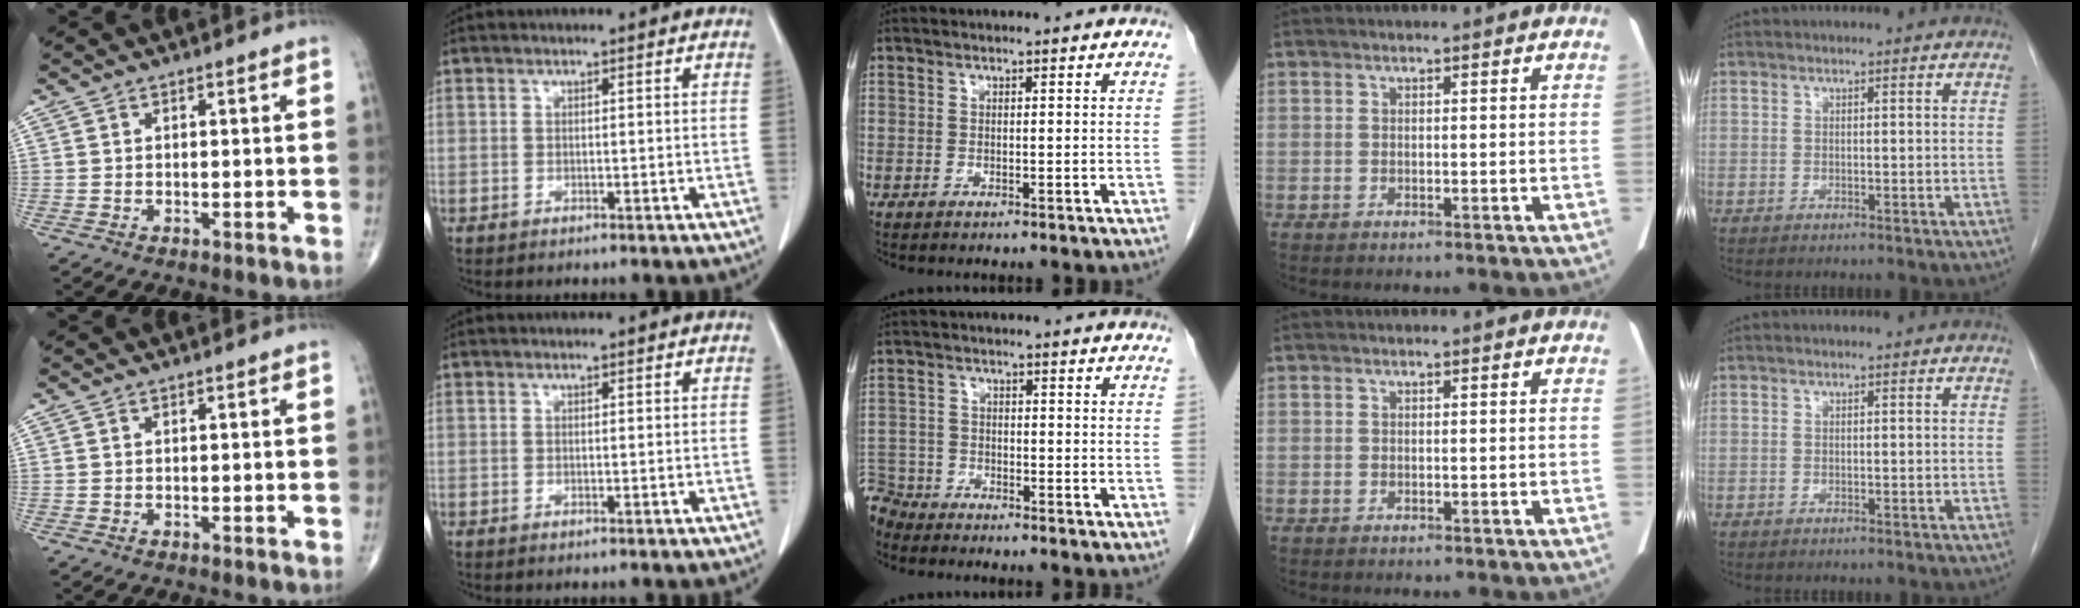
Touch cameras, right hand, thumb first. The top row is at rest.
{"middle": {"total": 5.6, "force": [-5.3, 1.7, -0.4], "torque": [0.011, -0.005, -0.105]}}